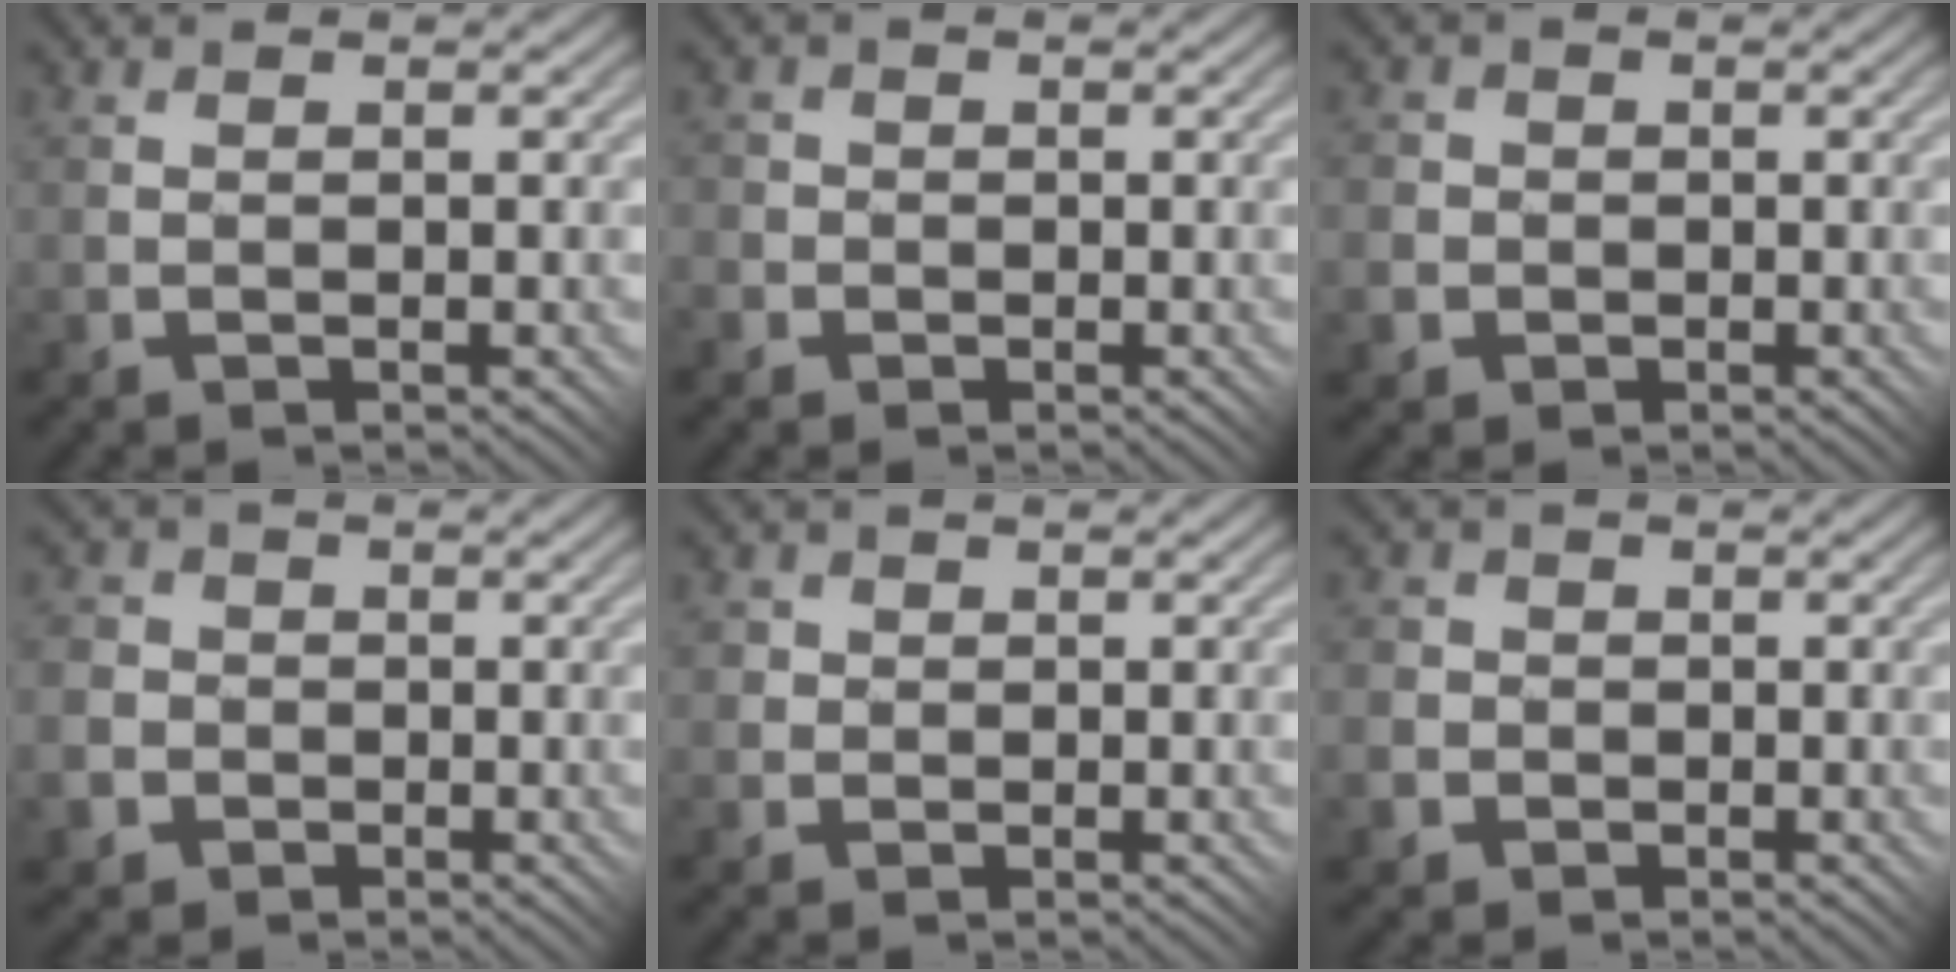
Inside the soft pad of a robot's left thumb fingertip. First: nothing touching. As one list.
[{"total": 3.7, "force": [-0.7, 3.7, 0.1], "torque": [-0.007, 0.015, -0.042]}, {"total": 4.8, "force": [-0.7, 4.7, 0.6], "torque": [-0.028, 0.008, -0.046]}, {"total": 7.0, "force": [-2.0, 6.6, 1.3], "torque": [-0.059, -0.014, -0.063]}, {"total": 2.6, "force": [0.7, 2.5, 0.2], "torque": [-0.005, 0.008, 0.002]}, {"total": 5.4, "force": [-1.1, 5.2, 0.6], "torque": [-0.034, 0.002, -0.054]}]